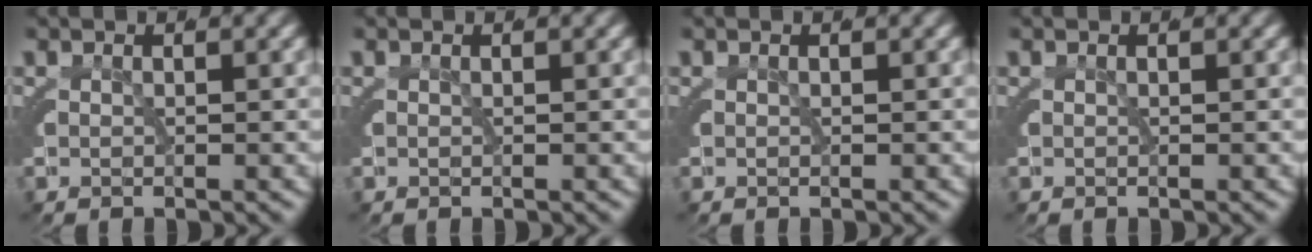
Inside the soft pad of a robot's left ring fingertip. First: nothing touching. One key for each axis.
{"total": 0.0}
{"total": 0.0}
{"total": 0.0}